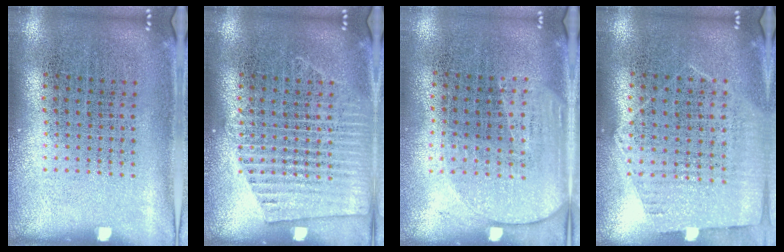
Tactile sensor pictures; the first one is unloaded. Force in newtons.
{"total": 2.3, "press": 2.3, "slide": 0.4}
{"total": 1.6, "press": 1.4, "slide": 0.8}
{"total": 1.2, "press": 1.1, "slide": 0.5}